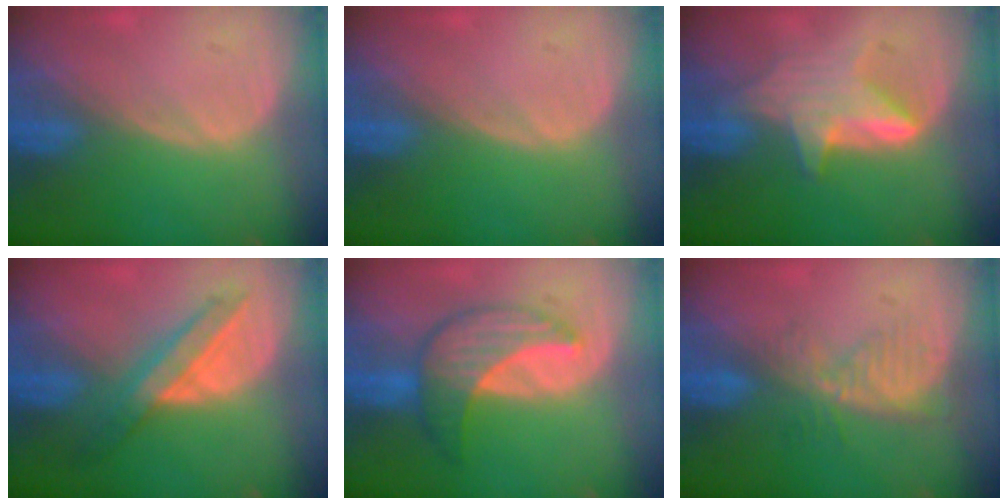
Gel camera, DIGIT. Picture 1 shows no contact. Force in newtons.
{"total": 0.0}
{"total": 6.0, "press": 5.8, "slide": 1.2}
{"total": 6.0, "press": 5.8, "slide": 1.3}
{"total": 7.0, "press": 7.0, "slide": 0.4}
{"total": 5.3, "press": 4.7, "slide": 2.5}